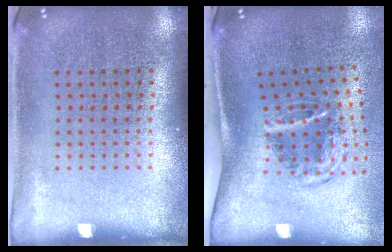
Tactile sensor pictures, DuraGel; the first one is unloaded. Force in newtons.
{"total": 2.1, "press": 1.2, "slide": 1.7}